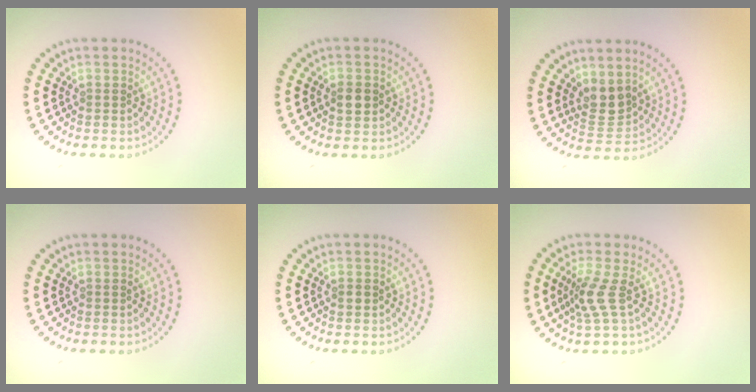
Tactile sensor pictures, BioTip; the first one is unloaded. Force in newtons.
{"total": 1.9, "press": 1.9, "slide": 0.1}
{"total": 2.7, "press": 2.2, "slide": 1.5}
{"total": 0.0}
{"total": 0.7, "press": 0.7, "slide": 0.0}
{"total": 2.6, "press": 1.9, "slide": 1.8}